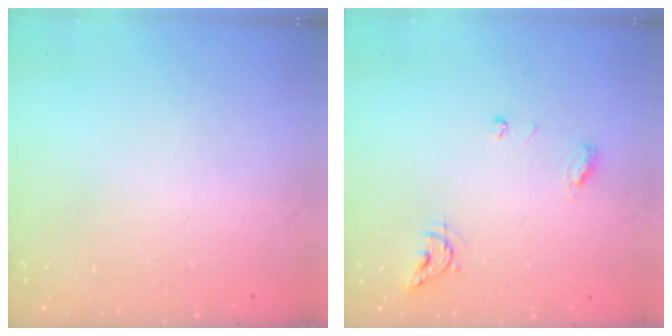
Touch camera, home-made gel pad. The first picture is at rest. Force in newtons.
{"total": 6.2, "press": 6.2, "slide": 0.5}